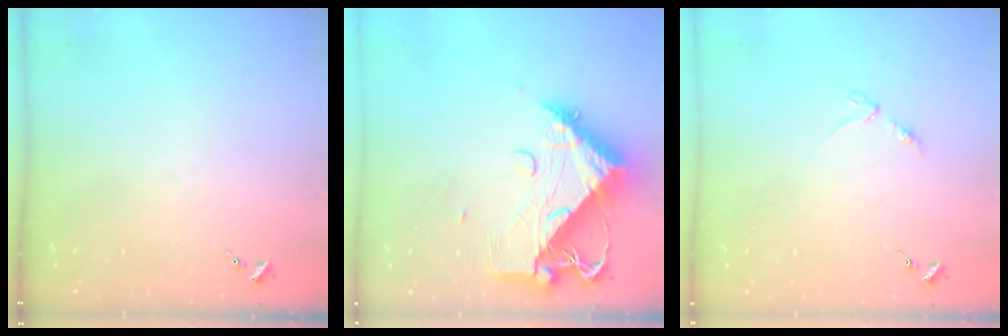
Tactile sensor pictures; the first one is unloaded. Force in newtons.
{"total": 14.6, "press": 14.5, "slide": 1.5}
{"total": 2.9, "press": 2.8, "slide": 0.4}